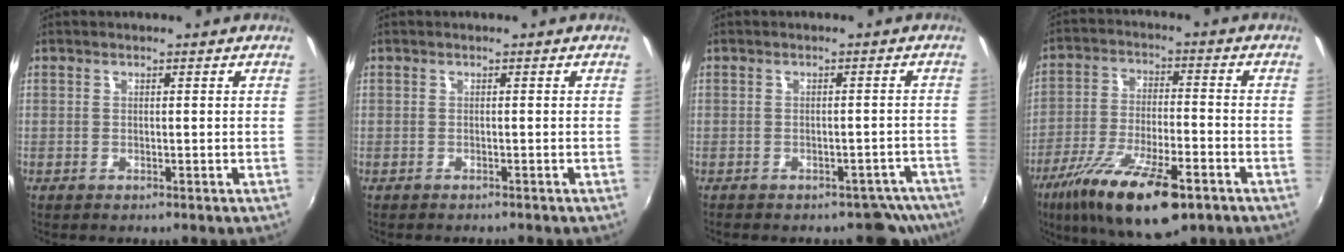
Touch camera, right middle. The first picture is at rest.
{"total": 1.1, "force": [-1.0, 0.2, 0.3], "torque": [-0.008, -0.007, -0.016]}
{"total": 6.8, "force": [-5.8, 3.4, 0.9], "torque": [0.000, 0.027, -0.052]}
{"total": 17.9, "force": [-10.8, 5.4, 13.2], "torque": [-0.255, -0.045, -0.186]}